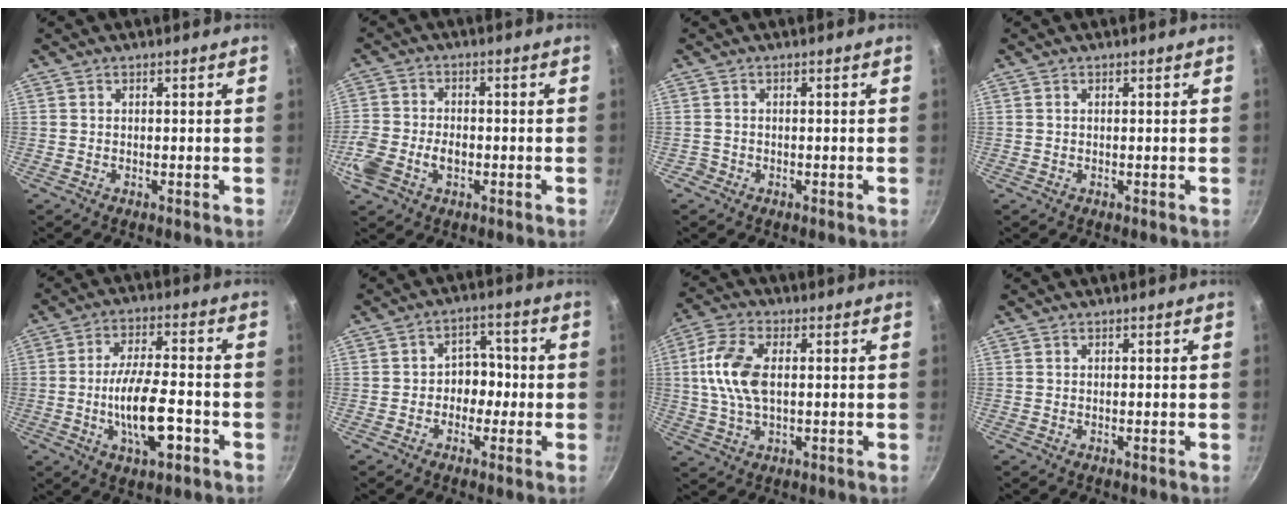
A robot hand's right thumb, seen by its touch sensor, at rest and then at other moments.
{"total": 9.3, "force": [-3.0, 6.3, 6.1], "torque": [-0.122, 0.021, -0.065]}
{"total": 1.1, "force": [-0.6, 0.9, 0.0], "torque": [0.001, 0.007, -0.012]}
{"total": 0.0}
{"total": 12.2, "force": [-3.9, 4.5, 10.7], "torque": [-0.181, 0.023, -0.067]}
{"total": 5.5, "force": [-1.2, 4.5, 2.9], "torque": [0.011, 0.024, -0.027]}
{"total": 10.6, "force": [1.0, 5.9, 8.8], "torque": [-0.174, 0.015, 0.011]}
{"total": 0.0}